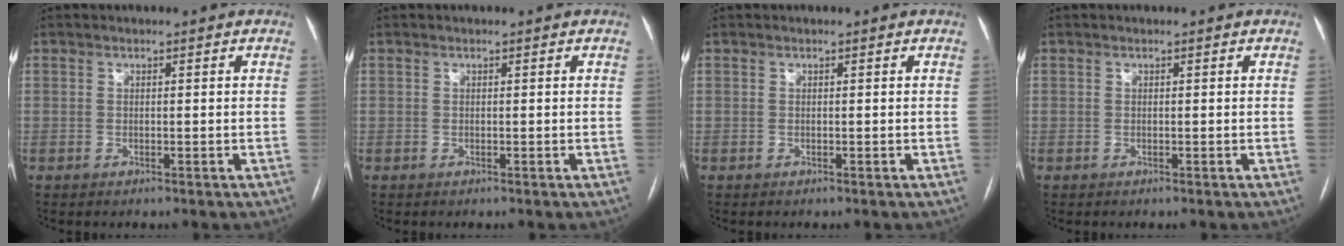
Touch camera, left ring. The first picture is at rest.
{"total": 0.0}
{"total": 0.0}
{"total": 0.0}